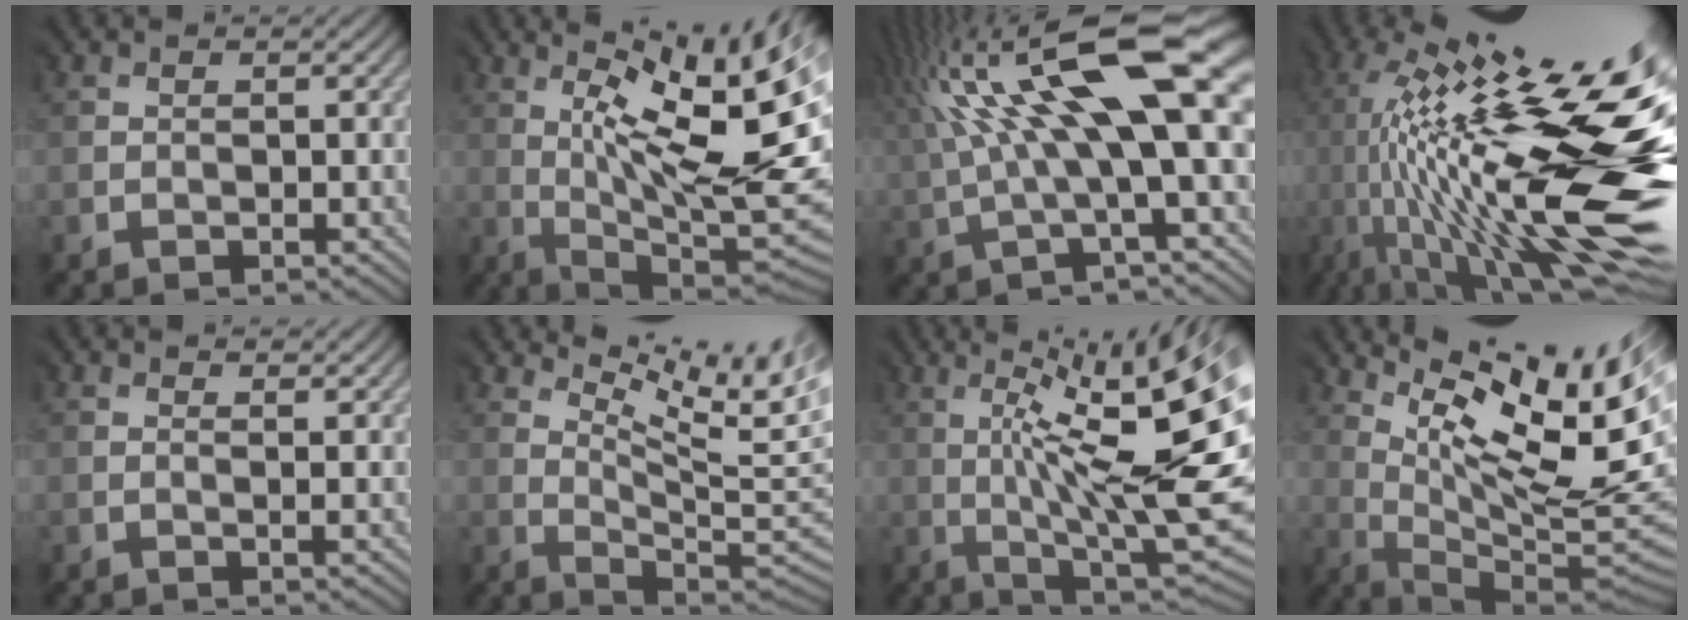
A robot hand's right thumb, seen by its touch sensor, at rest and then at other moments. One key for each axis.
{"total": 15.4, "fx": 2.1, "fy": 4.6, "fz": 14.6, "tx": -0.216, "ty": 0.012, "tz": 0.048}
{"total": 14.5, "fx": 2.9, "fy": 3.2, "fz": 13.9, "tx": -0.262, "ty": 0.020, "tz": 0.065}
{"total": 19.9, "fx": 0.4, "fy": 6.0, "fz": 19.0, "tx": -0.332, "ty": 0.004, "tz": 0.017}
{"total": 3.3, "fx": 2.2, "fy": 0.9, "fz": 2.2, "tx": -0.032, "ty": 0.001, "tz": 0.028}
{"total": 10.9, "fx": 6.1, "fy": 2.7, "fz": 8.7, "tx": -0.131, "ty": 0.002, "tz": 0.100}
{"total": 16.3, "fx": 0.6, "fy": 3.0, "fz": 16.0, "tx": -0.233, "ty": 0.007, "tz": 0.039}
{"total": 14.8, "fx": 6.7, "fy": 3.3, "fz": 12.7, "tx": -0.202, "ty": -0.006, "tz": 0.132}